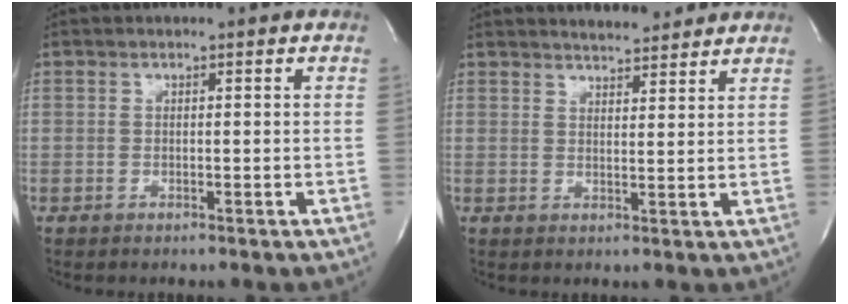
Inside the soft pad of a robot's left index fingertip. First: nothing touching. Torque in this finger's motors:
{"motor_torque": [-0.24, -0.16, 0.44, 0.09]}